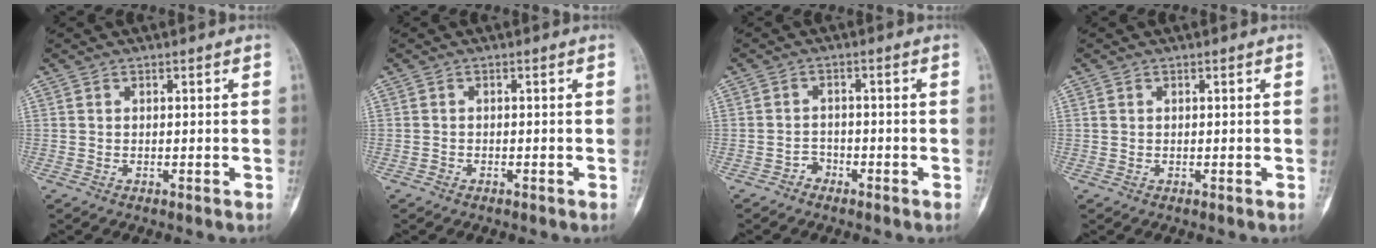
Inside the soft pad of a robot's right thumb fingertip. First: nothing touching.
{"total": 0.6, "force": [-0.5, 0.3, 0.1], "torque": [-0.002, 0.001, -0.013]}
{"total": 2.1, "force": [-1.5, 1.4, 0.2], "torque": [0.004, 0.011, -0.031]}
{"total": 0.5, "force": [0.1, 0.5, 0.3], "torque": [-0.006, 0.002, 0.003]}